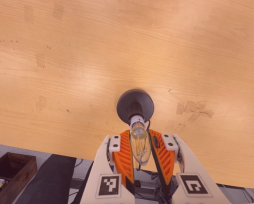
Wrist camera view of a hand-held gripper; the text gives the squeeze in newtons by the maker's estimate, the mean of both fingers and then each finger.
{"total": 9.9, "left": 9.7, "right": 10.2}